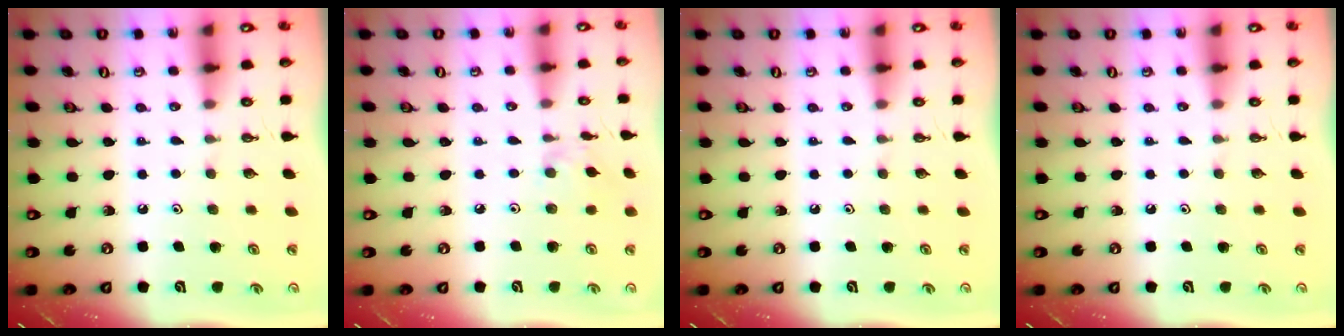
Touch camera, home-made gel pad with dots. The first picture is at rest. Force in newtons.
{"total": 2.0, "press": 2.0, "slide": 0.4}
{"total": 0.0}
{"total": 0.0}